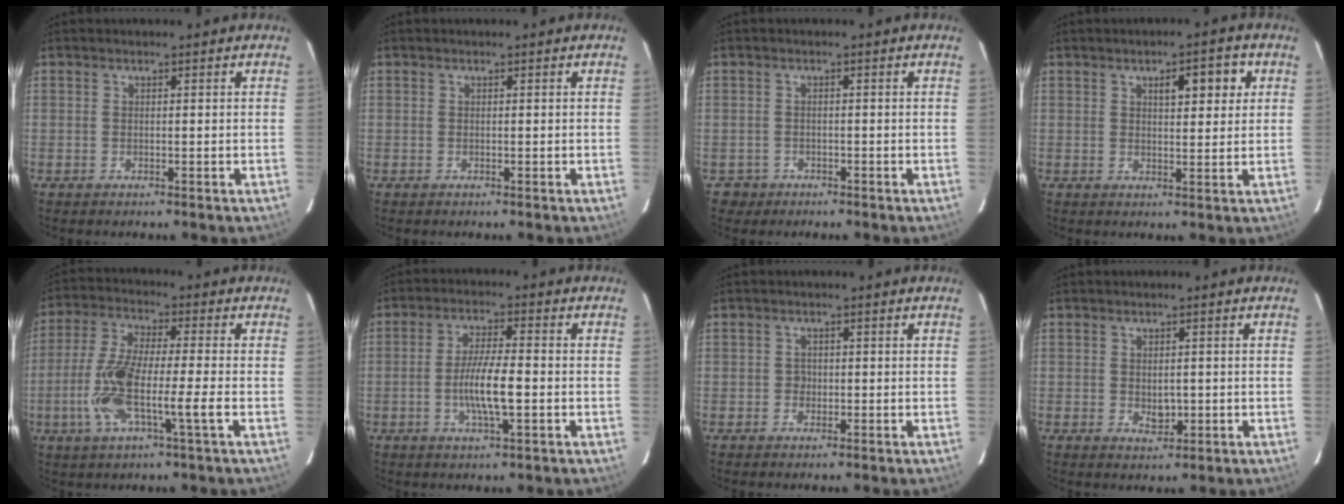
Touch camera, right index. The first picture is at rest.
{"total": 0.0}
{"total": 2.3, "force": [-1.2, 2.0, -0.5], "torque": [0.004, 0.010, -0.020]}
{"total": 5.3, "force": [2.2, 1.7, 4.5], "torque": [-0.066, 0.010, 0.033]}
{"total": 11.3, "force": [-3.0, 0.8, 10.8], "torque": [-0.225, -0.002, -0.064]}
{"total": 7.2, "force": [-1.6, 0.8, 7.0], "torque": [-0.130, -0.001, -0.033]}
{"total": 1.1, "force": [-0.2, 1.0, 0.4], "torque": [-0.006, 0.004, -0.004]}
{"total": 2.4, "force": [-0.2, 1.4, 1.9], "torque": [-0.031, -0.003, 0.003]}